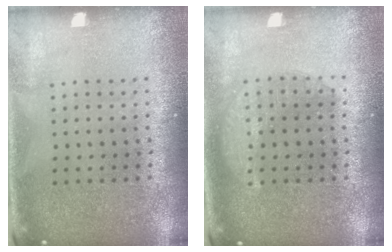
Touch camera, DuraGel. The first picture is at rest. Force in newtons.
{"total": 1.9, "press": 1.9, "slide": 0.3}